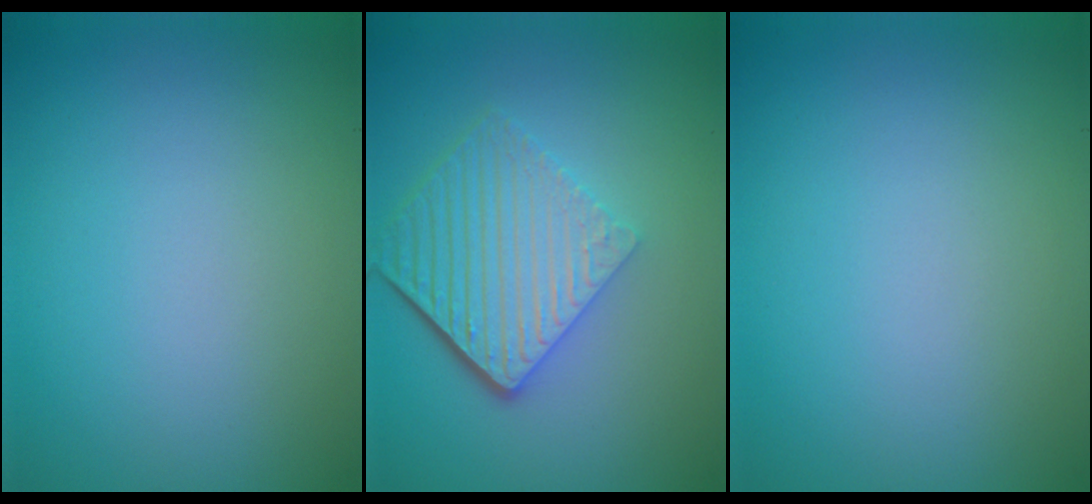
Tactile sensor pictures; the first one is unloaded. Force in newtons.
{"total": 6.7, "press": 4.4, "slide": 5.1}
{"total": 0.0}